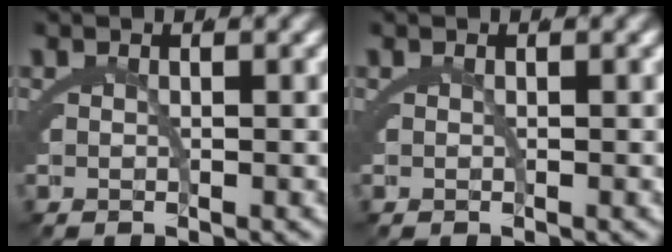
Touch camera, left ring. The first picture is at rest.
{"total": 0.0}